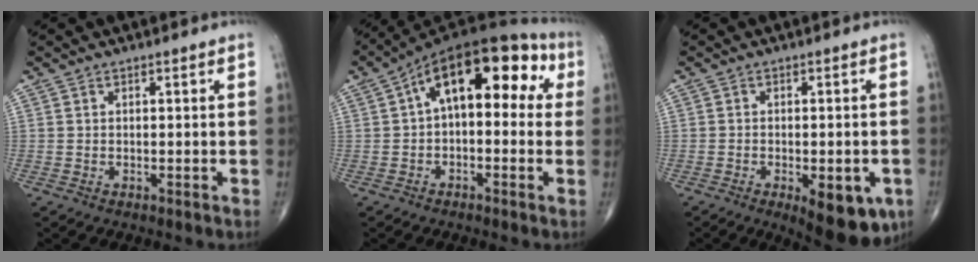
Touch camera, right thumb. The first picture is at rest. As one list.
[{"total": 16.0, "force": [3.2, 8.2, 13.4], "torque": [-0.162, 0.050, 0.034]}, {"total": 11.1, "force": [-4.6, 4.5, 9.0], "torque": [-0.098, -0.002, -0.053]}]